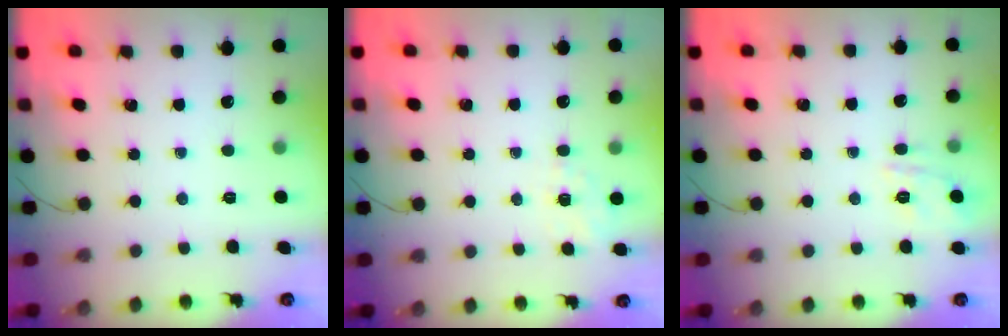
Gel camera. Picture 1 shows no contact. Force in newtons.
{"total": 1.5, "press": 0.3, "slide": 1.5}
{"total": 2.4, "press": 2.0, "slide": 1.3}